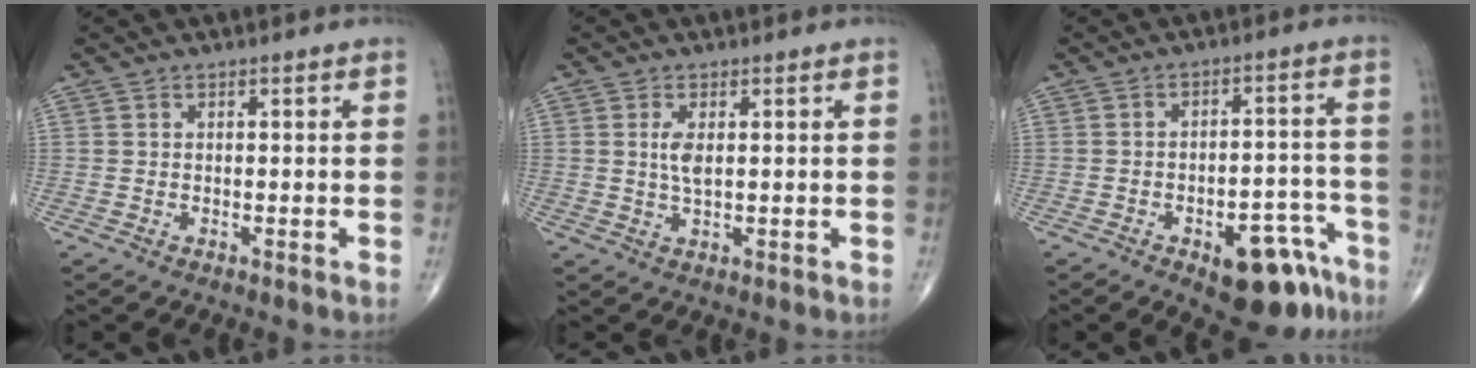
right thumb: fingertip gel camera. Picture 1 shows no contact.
{"total": 3.2, "force": [0.7, 1.3, 2.9], "torque": [-0.059, -0.003, 0.016]}
{"total": 12.8, "force": [-7.7, 5.7, 8.5], "torque": [-0.076, 0.060, -0.098]}